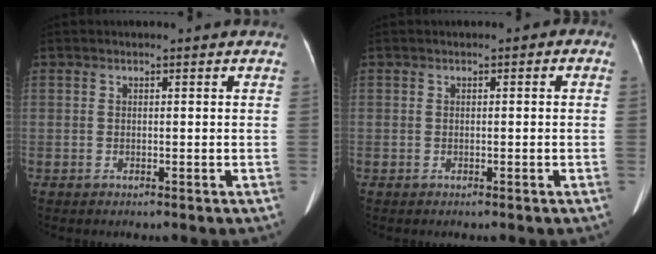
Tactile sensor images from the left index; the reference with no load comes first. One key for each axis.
{"total": 0.6, "fx": -0.1, "fy": 0.5, "fz": 0.3, "tx": 0.001, "ty": 0.004, "tz": -0.005}